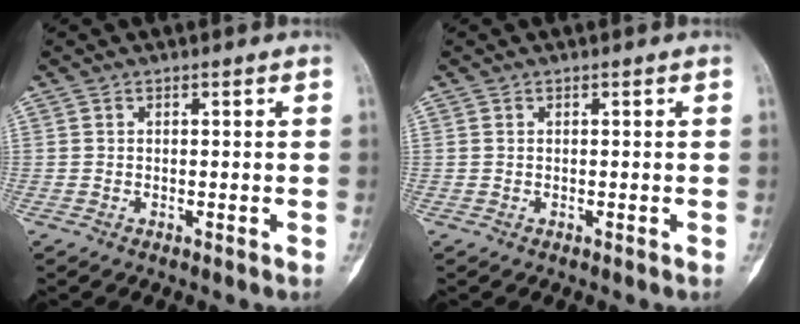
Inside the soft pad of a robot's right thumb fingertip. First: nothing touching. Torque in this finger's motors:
{"motor_torque": [0.23, 0.07, -0.09, -0.32, 0.03]}